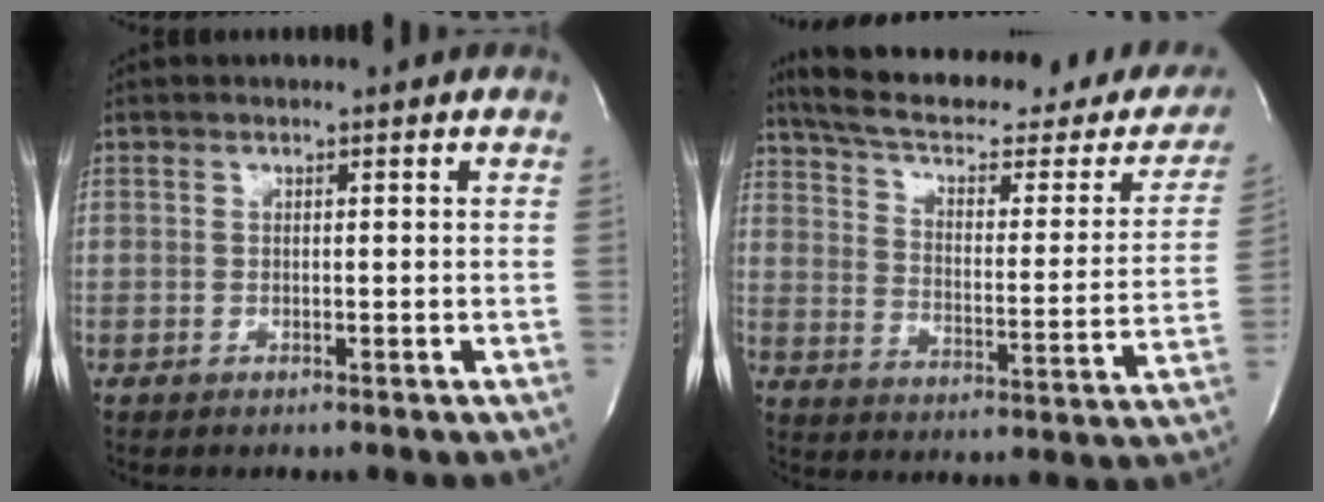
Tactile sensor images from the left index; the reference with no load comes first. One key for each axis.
{"total": 30.4, "fx": 25.5, "fy": 8.1, "fz": 14.4, "tx": -0.227, "ty": -0.029, "tz": 0.322}